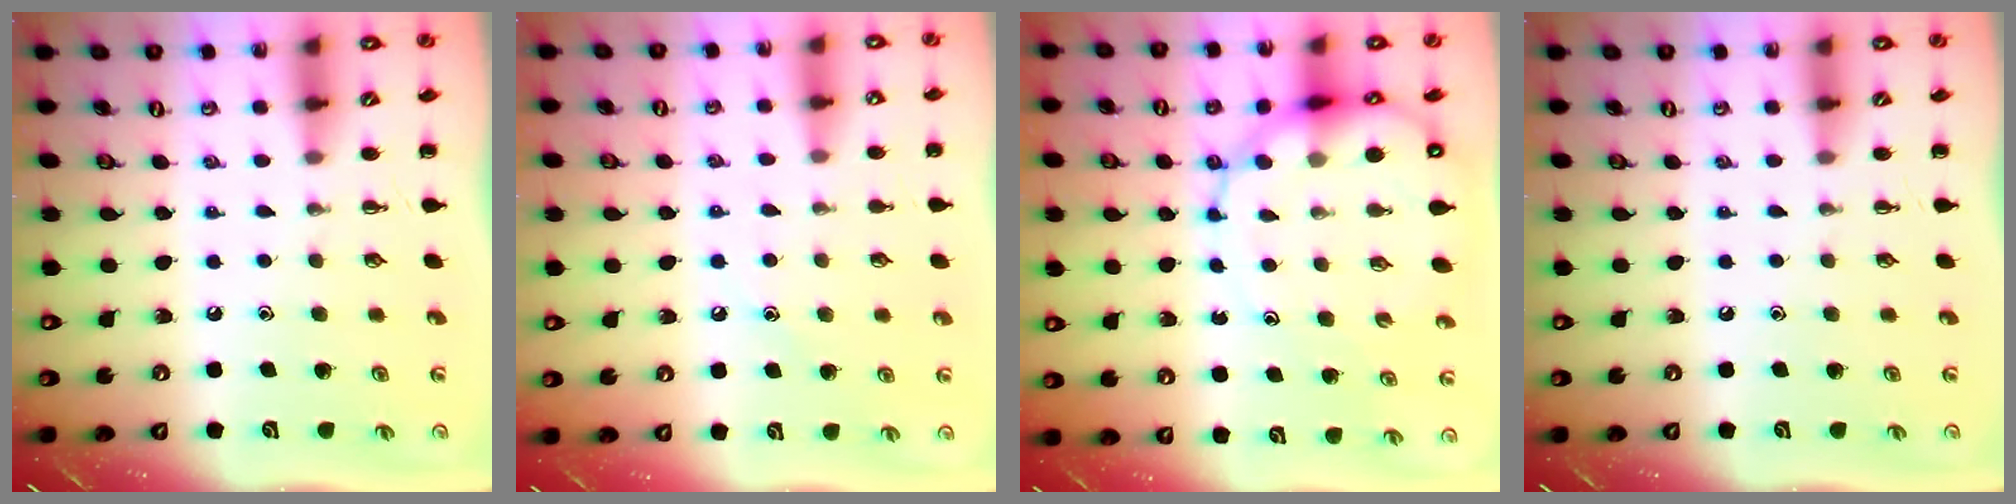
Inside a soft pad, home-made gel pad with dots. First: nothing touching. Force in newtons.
{"total": 6.4, "press": 6.3, "slide": 1.4}
{"total": 13.5, "press": 13.0, "slide": 3.4}
{"total": 0.0}